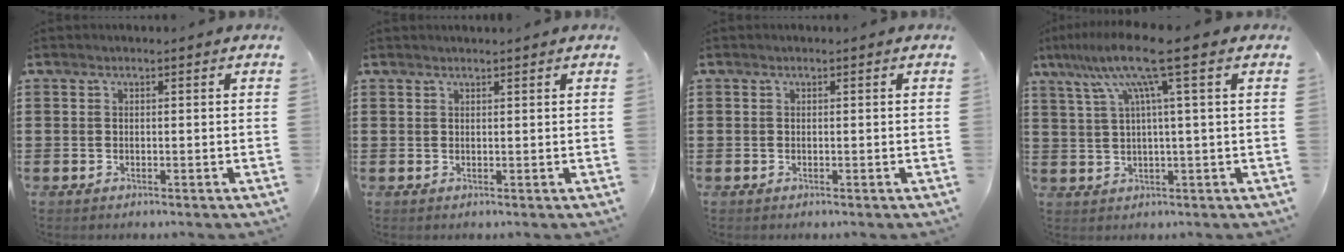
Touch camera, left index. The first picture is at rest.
{"total": 0.8, "force": [0.8, -0.1, 0.3], "torque": [-0.005, -0.002, 0.016]}
{"total": 0.0}
{"total": 9.9, "force": [4.7, -0.6, 8.7], "torque": [-0.192, -0.010, 0.071]}